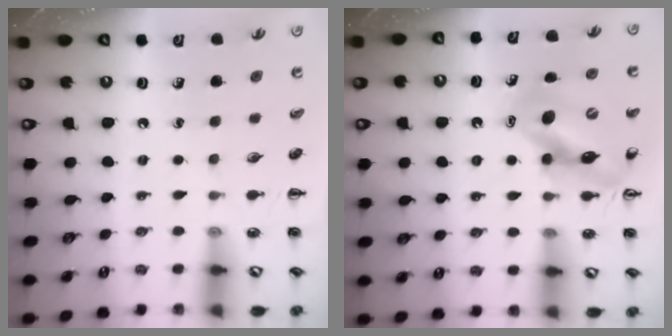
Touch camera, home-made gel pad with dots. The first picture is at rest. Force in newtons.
{"total": 11.0, "press": 10.5, "slide": 3.4}